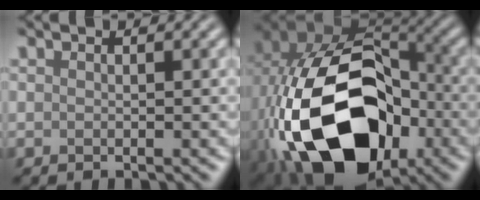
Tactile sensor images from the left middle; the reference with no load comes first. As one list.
[{"total": 20.6, "force": [-5.7, 13.5, 14.5], "torque": [-0.296, -0.047, -0.075]}]